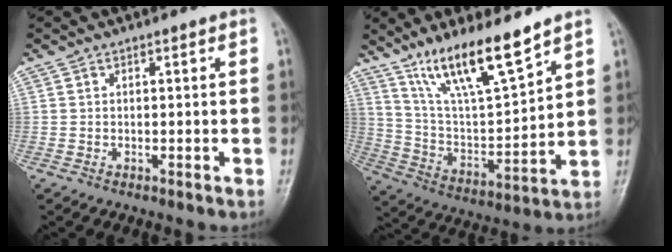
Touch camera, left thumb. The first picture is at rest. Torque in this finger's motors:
{"motor_torque": [1.50, 1.47, 1.37, -1.40, 0.23]}